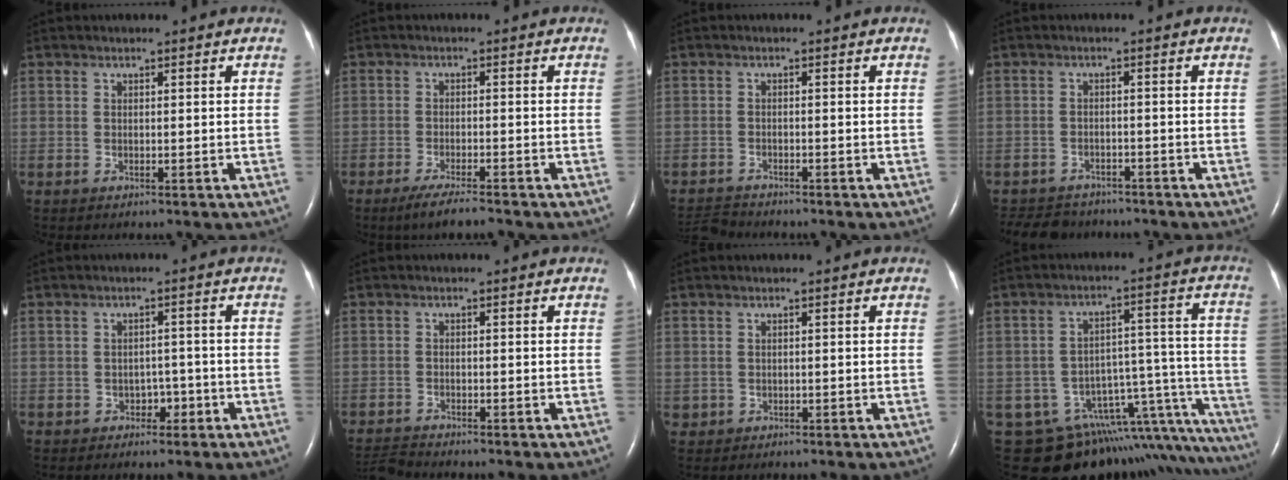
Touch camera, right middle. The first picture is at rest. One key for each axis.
{"total": 4.7, "fx": -3.7, "fy": 0.3, "fz": 2.8, "tx": -0.059, "ty": -0.013, "tz": -0.065}
{"total": 3.4, "fx": -3.3, "fy": 0.0, "fz": -0.2, "tx": 0.002, "ty": -0.018, "tz": -0.061}
{"total": 8.1, "fx": -7.3, "fy": 3.3, "fz": 1.5, "tx": -0.031, "ty": -0.001, "tz": -0.103}
{"total": 2.5, "fx": -1.2, "fy": 1.9, "fz": 1.1, "tx": -0.012, "ty": 0.011, "tz": -0.011}
{"total": 2.9, "fx": -2.8, "fy": -0.6, "fz": -0.1, "tx": -0.003, "ty": -0.020, "tz": -0.051}
{"total": 0.8, "fx": -0.2, "fy": 0.8, "fz": 0.1, "tx": 0.000, "ty": 0.004, "tz": -0.001}
{"total": 19.0, "fx": -14.9, "fy": 6.7, "fz": 9.7, "tx": -0.051, "ty": 0.086, "tz": -0.176}